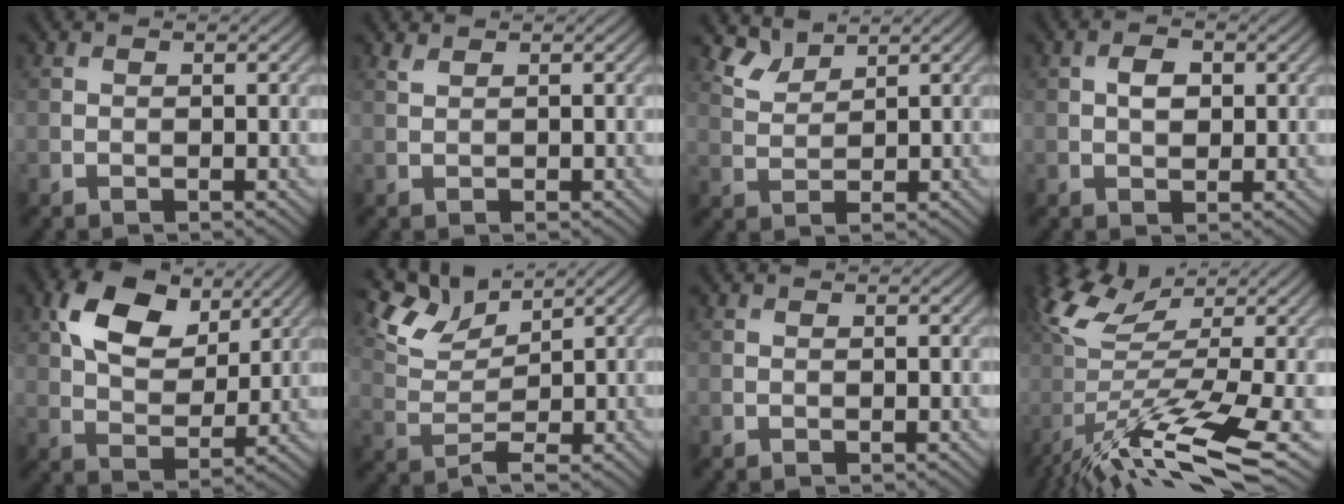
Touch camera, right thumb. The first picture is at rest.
{"total": 0.8, "force": [0.7, 0.3, 0.1], "torque": [-0.005, 0.000, 0.022]}
{"total": 2.7, "force": [2.5, 0.9, 0.6], "torque": [-0.021, -0.001, 0.064]}
{"total": 2.0, "force": [0.1, 1.5, 1.4], "torque": [-0.023, -0.001, 0.003]}
{"total": 10.2, "force": [4.8, 6.2, 6.6], "torque": [-0.127, 0.008, 0.090]}
{"total": 5.3, "force": [3.6, 2.2, 3.2], "torque": [-0.071, 0.004, 0.074]}
{"total": 0.0}
{"total": 13.0, "force": [-2.0, 4.2, 12.1], "torque": [-0.263, 0.007, -0.028]}